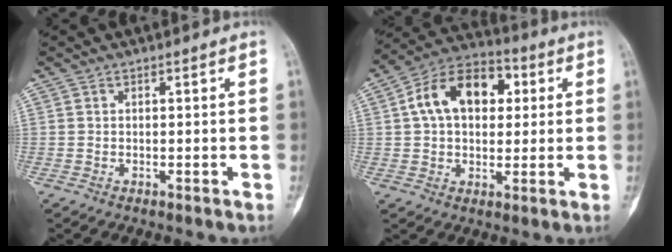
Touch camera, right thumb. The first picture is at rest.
{"total": 14.9, "force": [3.3, 9.9, 10.6], "torque": [-0.151, 0.021, 0.046]}